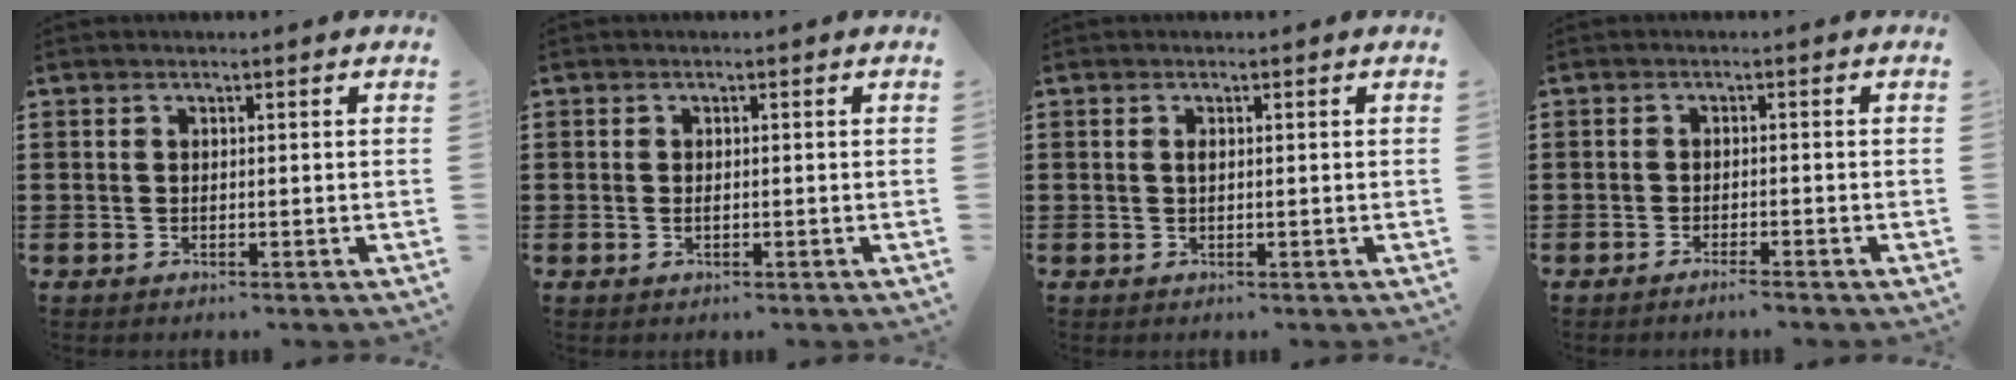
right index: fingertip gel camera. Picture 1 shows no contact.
{"total": 0.8, "force": [-0.1, 0.3, 0.7], "torque": [-0.016, -0.002, -0.002]}
{"total": 0.7, "force": [0.1, 0.2, 0.7], "torque": [-0.014, -0.001, 0.002]}
{"total": 1.5, "force": [-1.3, -0.1, 0.6], "torque": [-0.010, 0.000, -0.025]}